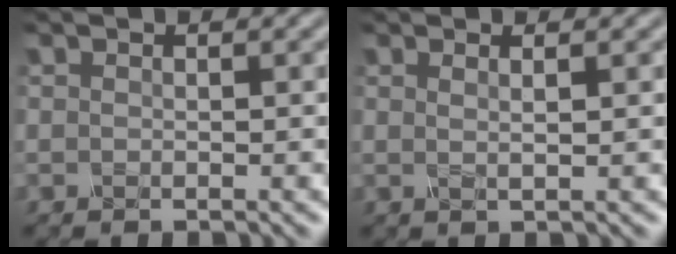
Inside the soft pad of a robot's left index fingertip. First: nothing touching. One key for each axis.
{"total": 1.8, "fx": 0.8, "fy": 0.7, "fz": 1.5, "tx": -0.010, "ty": 0.005, "tz": -0.003}